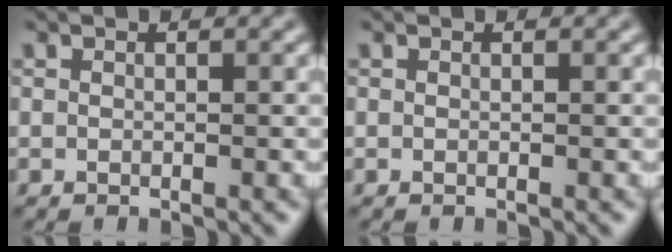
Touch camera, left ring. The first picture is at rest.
{"total": 0.0}